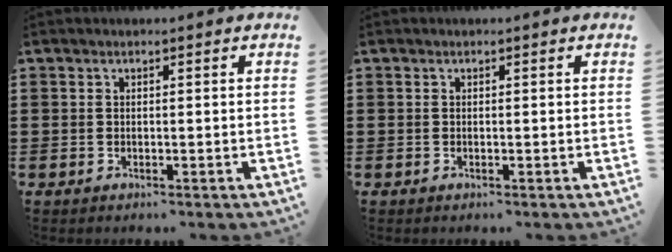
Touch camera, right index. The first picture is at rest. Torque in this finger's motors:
{"motor_torque": [0.96, 1.18, 0.00, -0.01]}